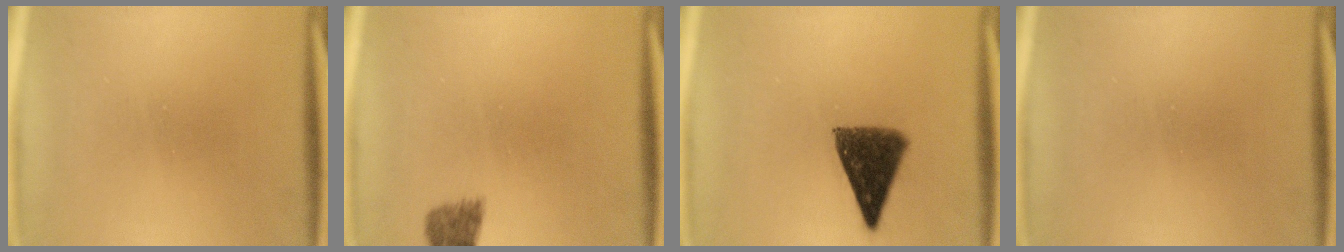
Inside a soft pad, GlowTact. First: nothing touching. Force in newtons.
{"total": 1.9}
{"total": 9.9}
{"total": 0.0}